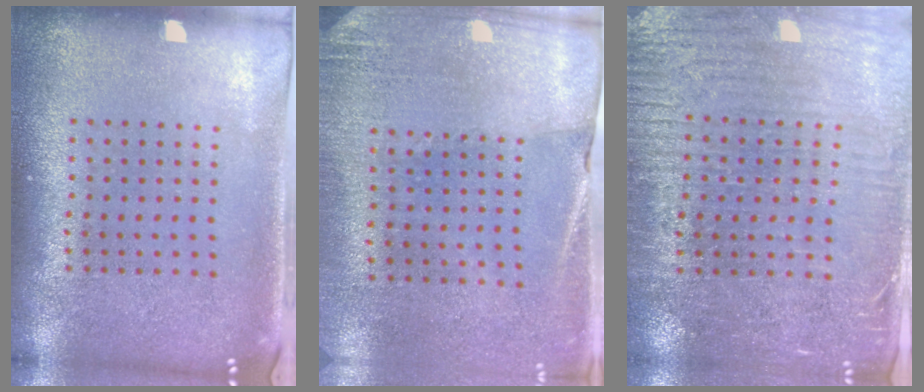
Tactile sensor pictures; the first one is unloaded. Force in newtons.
{"total": 2.6, "press": 2.3, "slide": 1.1}
{"total": 3.2, "press": 2.9, "slide": 1.3}